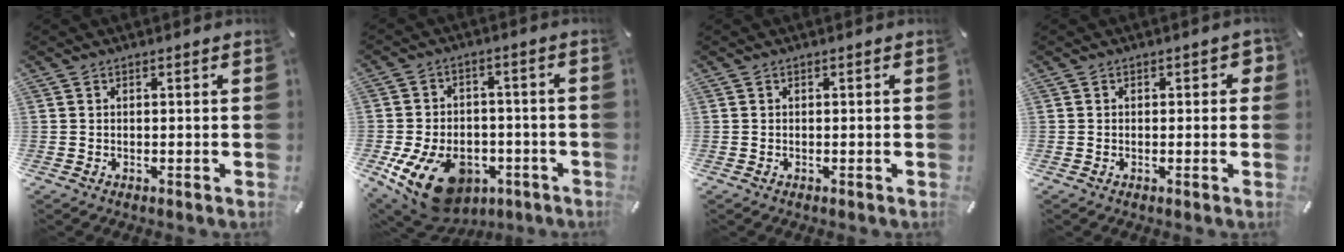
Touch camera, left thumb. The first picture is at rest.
{"total": 16.5, "force": [-7.6, 10.6, 10.2], "torque": [-0.189, 0.046, -0.120]}
{"total": 0.0}
{"total": 1.9, "force": [-0.2, 1.3, 1.4], "torque": [-0.018, 0.005, -0.006]}